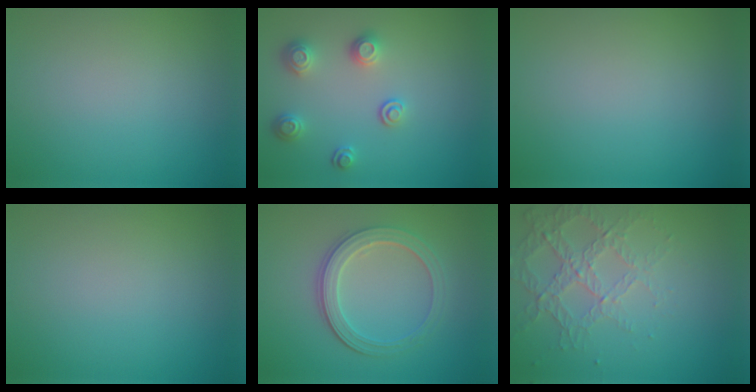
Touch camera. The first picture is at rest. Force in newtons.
{"total": 2.5, "press": 2.3, "slide": 0.9}
{"total": 0.0}
{"total": 0.0}
{"total": 4.0, "press": 3.4, "slide": 2.1}
{"total": 4.2, "press": 3.0, "slide": 2.9}